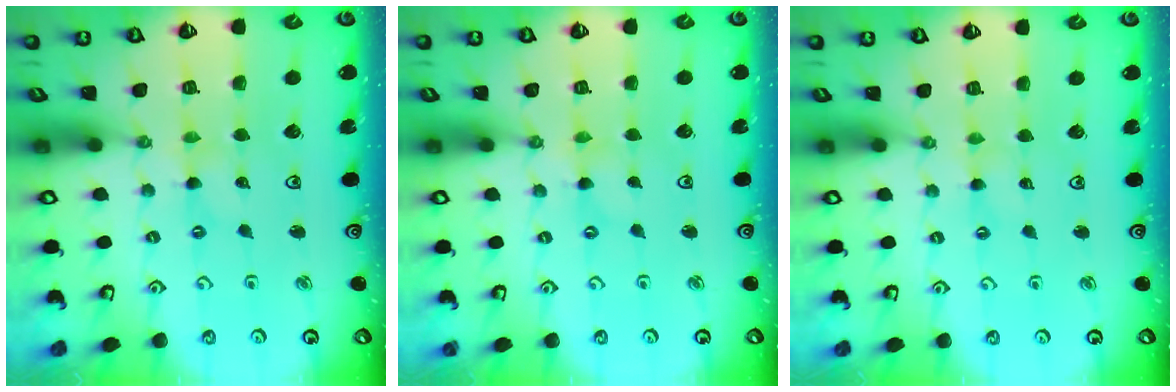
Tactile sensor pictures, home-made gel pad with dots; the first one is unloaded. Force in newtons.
{"total": 0.0}
{"total": 0.0}